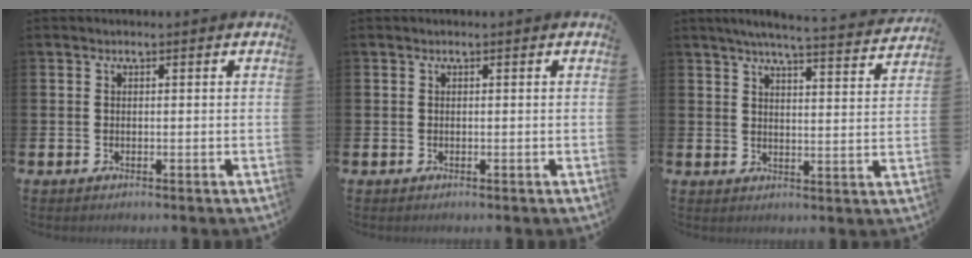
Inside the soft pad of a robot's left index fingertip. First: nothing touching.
{"total": 0.0}
{"total": 5.7, "force": [5.4, -0.1, 2.0], "torque": [-0.041, -0.036, 0.090]}